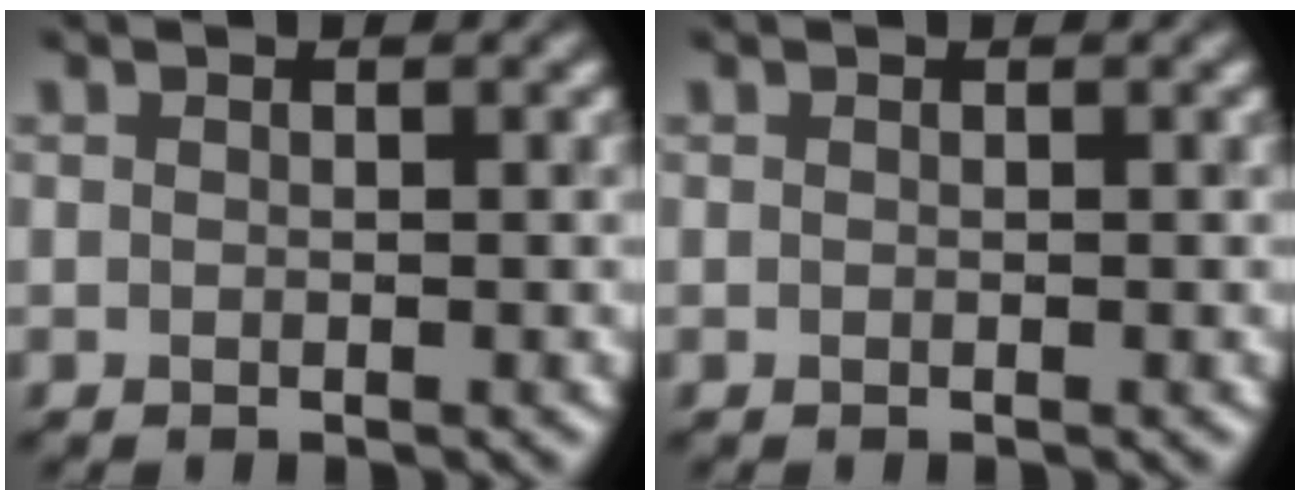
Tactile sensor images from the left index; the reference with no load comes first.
{"total": 0.0}